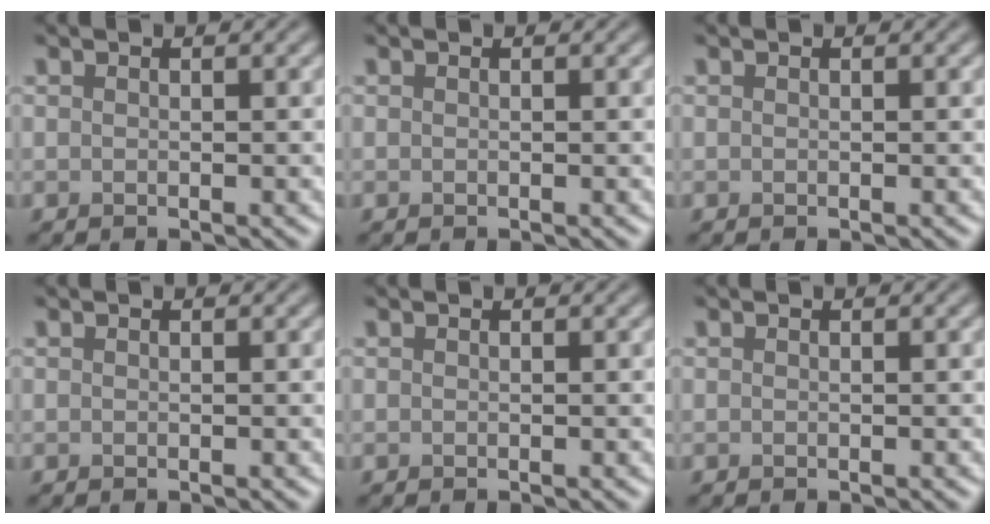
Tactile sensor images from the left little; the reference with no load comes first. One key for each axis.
{"total": 0.0}
{"total": 0.0}
{"total": 0.0}
{"total": 0.0}
{"total": 0.0}